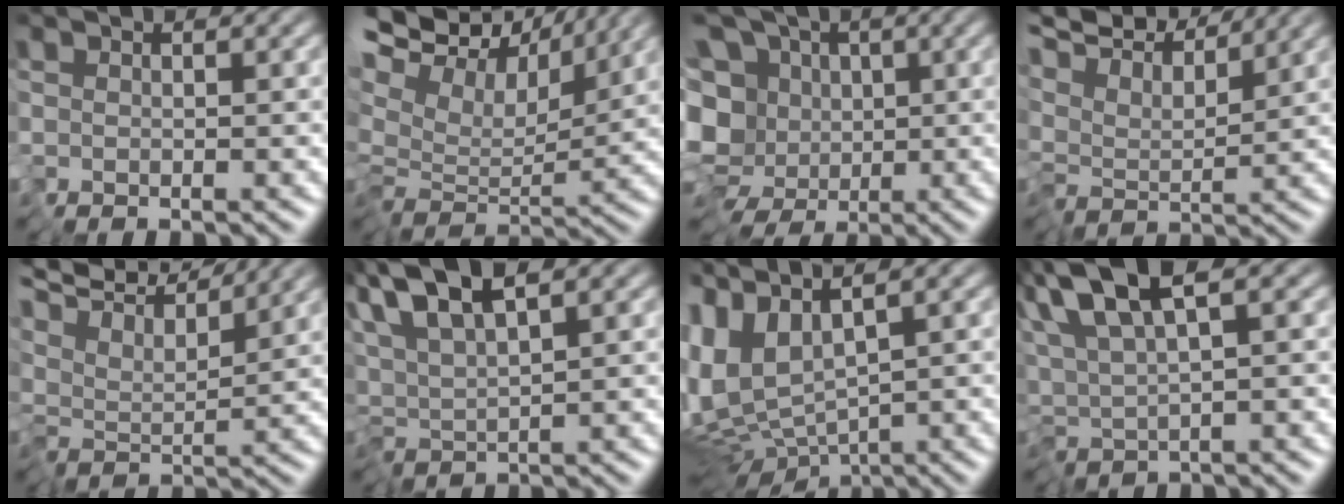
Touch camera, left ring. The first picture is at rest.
{"total": 10.1, "force": [6.4, 4.3, 6.5], "torque": [-0.154, 0.033, 0.112]}
{"total": 12.1, "force": [-1.6, 10.3, 6.2], "torque": [-0.134, 0.011, -0.045]}
{"total": 7.4, "force": [6.6, 1.3, 3.1], "torque": [-0.089, 0.022, 0.104]}
{"total": 7.9, "force": [7.2, 0.9, 3.2], "torque": [-0.095, 0.020, 0.109]}
{"total": 7.3, "force": [4.6, 1.7, 5.4], "torque": [-0.126, 0.025, 0.087]}
{"total": 6.7, "force": [1.7, 3.3, 5.6], "torque": [-0.142, -0.012, 0.051]}
{"total": 8.5, "force": [4.8, 2.5, 6.6], "torque": [-0.163, 0.019, 0.092]}